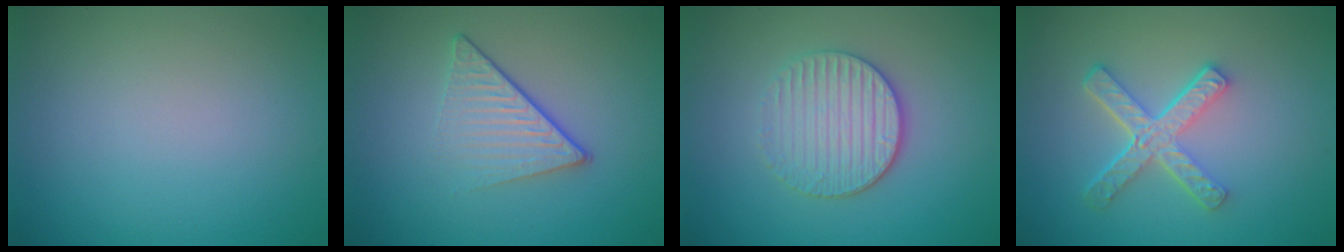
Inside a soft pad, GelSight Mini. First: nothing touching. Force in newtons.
{"total": 4.2, "press": 2.7, "slide": 3.2}
{"total": 3.7, "press": 3.3, "slide": 1.7}
{"total": 4.6, "press": 3.3, "slide": 3.2}